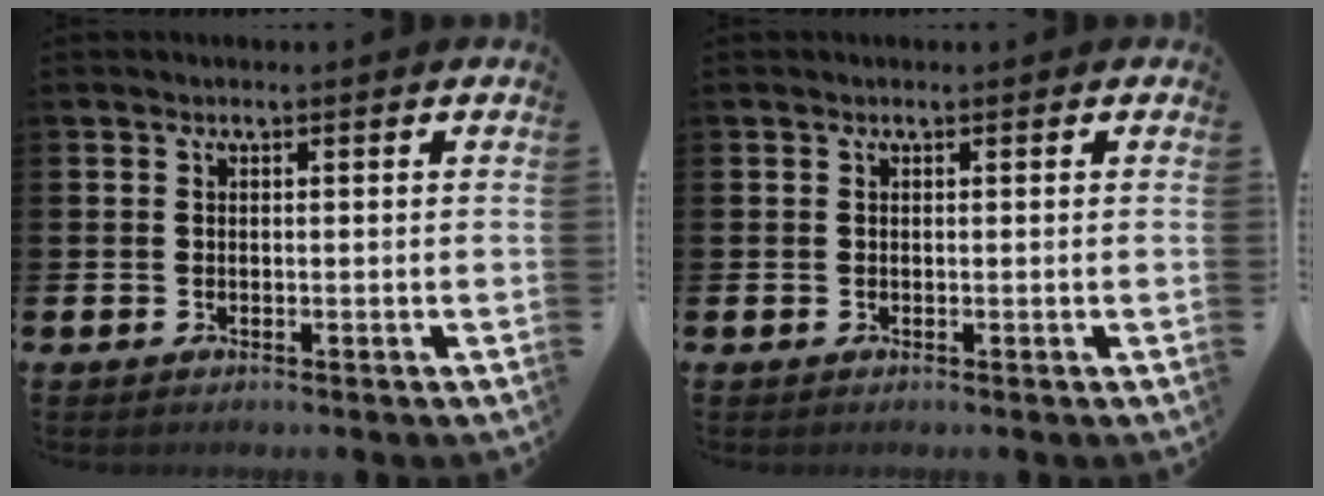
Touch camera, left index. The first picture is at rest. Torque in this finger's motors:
{"motor_torque": [0.44, -1.34, -0.18, 0.05]}